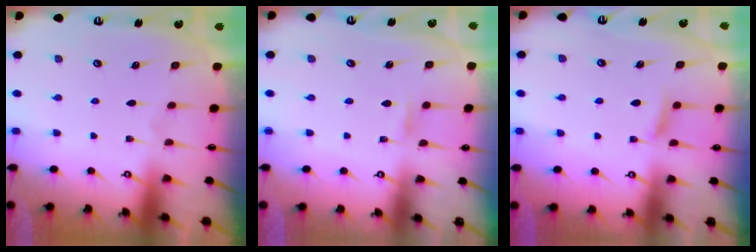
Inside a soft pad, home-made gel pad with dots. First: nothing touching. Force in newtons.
{"total": 1.3, "press": 1.3, "slide": 0.1}
{"total": 6.6, "press": 6.6, "slide": 0.8}